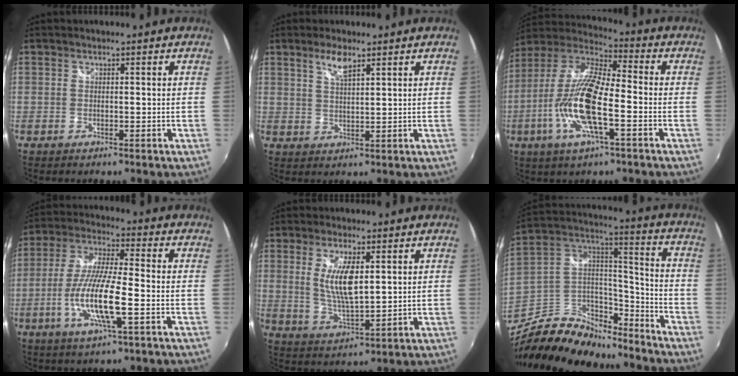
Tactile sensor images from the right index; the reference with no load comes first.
{"total": 3.9, "force": [2.6, 1.0, 2.8], "torque": [-0.050, 0.003, 0.051]}
{"total": 16.9, "force": [-5.0, 4.4, 15.5], "torque": [-0.315, -0.009, -0.107]}
{"total": 13.4, "force": [-4.0, 1.9, 12.6], "torque": [-0.256, -0.010, -0.076]}
{"total": 8.8, "force": [2.1, 2.7, 8.2], "torque": [-0.156, -0.009, 0.047]}
{"total": 24.3, "force": [-18.5, 11.2, 11.0], "torque": [-0.244, 0.036, -0.297]}